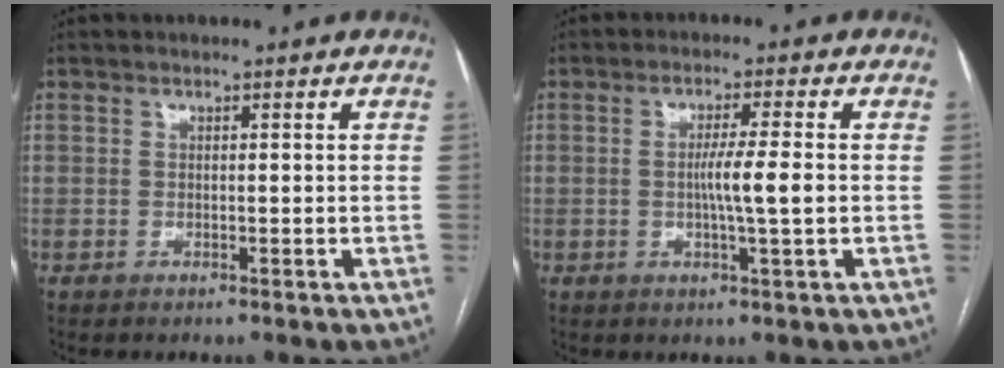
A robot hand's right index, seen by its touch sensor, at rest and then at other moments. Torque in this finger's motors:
{"motor_torque": [0.98, -0.03, 0.56, 0.12]}